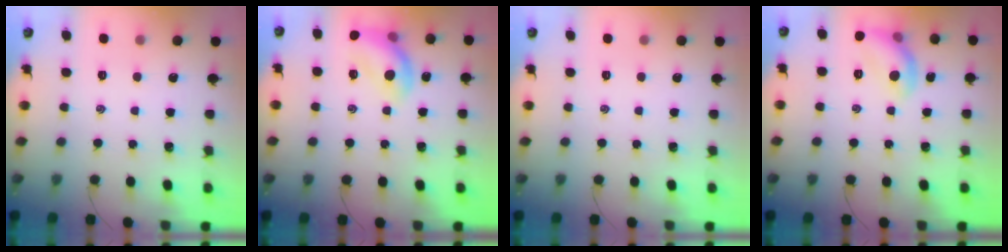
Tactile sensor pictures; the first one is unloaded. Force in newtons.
{"total": 13.1, "press": 13.1, "slide": 1.3}
{"total": 0.0}
{"total": 9.5, "press": 9.4, "slide": 1.3}